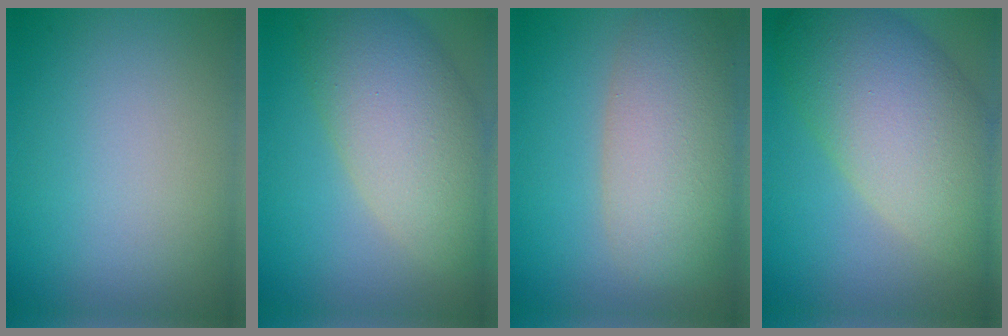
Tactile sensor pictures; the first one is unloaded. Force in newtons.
{"total": 10.1, "press": 10.1, "slide": 0.2}
{"total": 7.7, "press": 7.7, "slide": 0.3}
{"total": 10.9, "press": 10.9, "slide": 0.8}